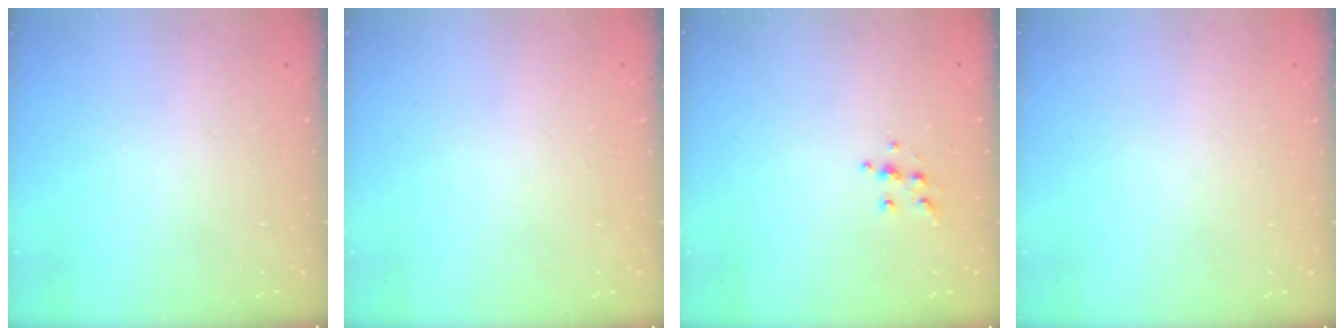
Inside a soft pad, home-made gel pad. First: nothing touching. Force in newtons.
{"total": 0.0}
{"total": 5.1, "press": 5.1, "slide": 0.5}
{"total": 0.0}